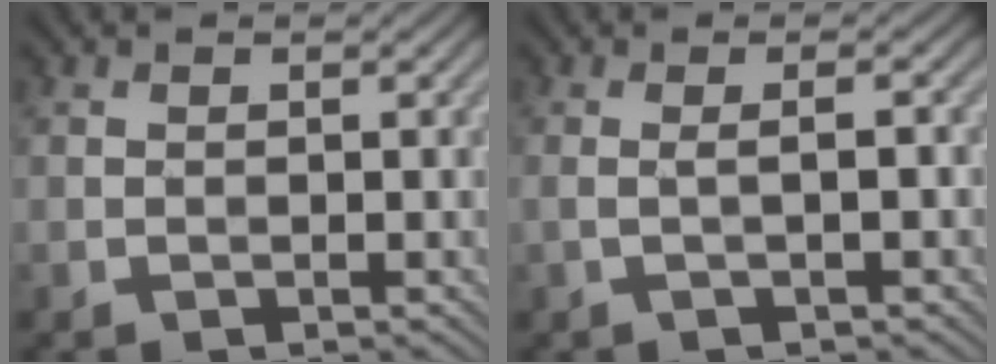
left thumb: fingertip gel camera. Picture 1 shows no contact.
{"total": 2.0, "force": [-0.2, 0.3, 2.0], "torque": [-0.030, 0.008, -0.012]}